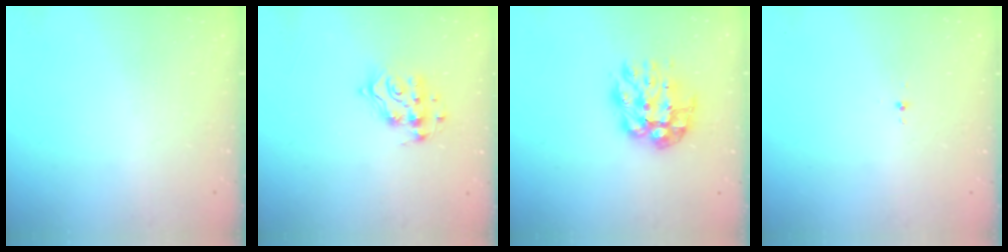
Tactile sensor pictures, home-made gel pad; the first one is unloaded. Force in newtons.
{"total": 11.0, "press": 11.0, "slide": 0.4}
{"total": 11.8, "press": 11.8, "slide": 1.1}
{"total": 1.9, "press": 1.8, "slide": 0.7}